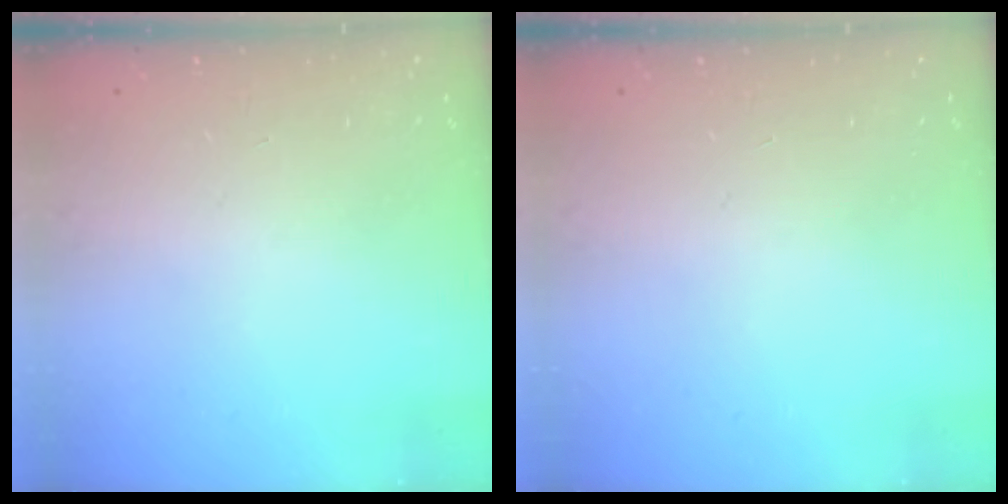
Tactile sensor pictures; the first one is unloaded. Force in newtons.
{"total": 0.0}